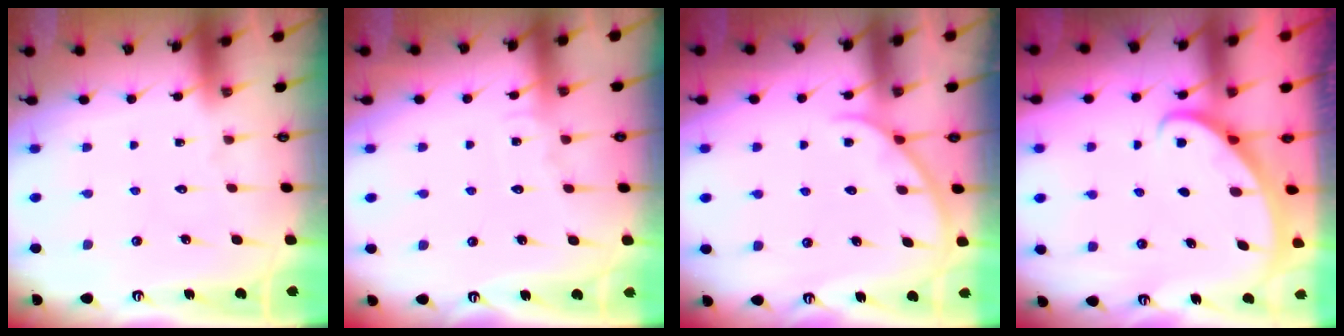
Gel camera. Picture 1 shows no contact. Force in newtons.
{"total": 4.4, "press": 4.4, "slide": 0.5}
{"total": 1.2, "press": 1.1, "slide": 0.2}
{"total": 2.5, "press": 2.5, "slide": 0.1}